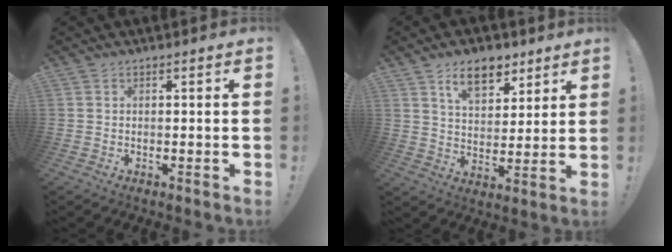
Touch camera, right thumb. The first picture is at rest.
{"total": 11.3, "force": [7.0, 6.7, 5.9], "torque": [-0.084, -0.031, 0.129]}